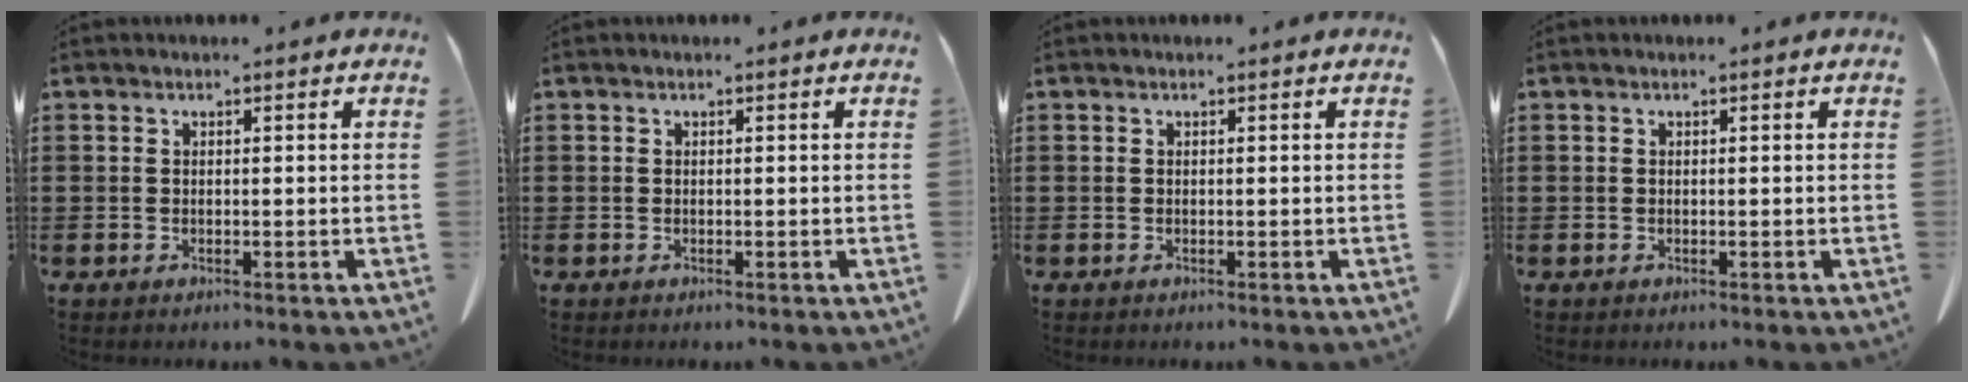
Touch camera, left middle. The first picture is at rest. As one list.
[{"total": 0.0}, {"total": 0.0}, {"total": 0.0}]